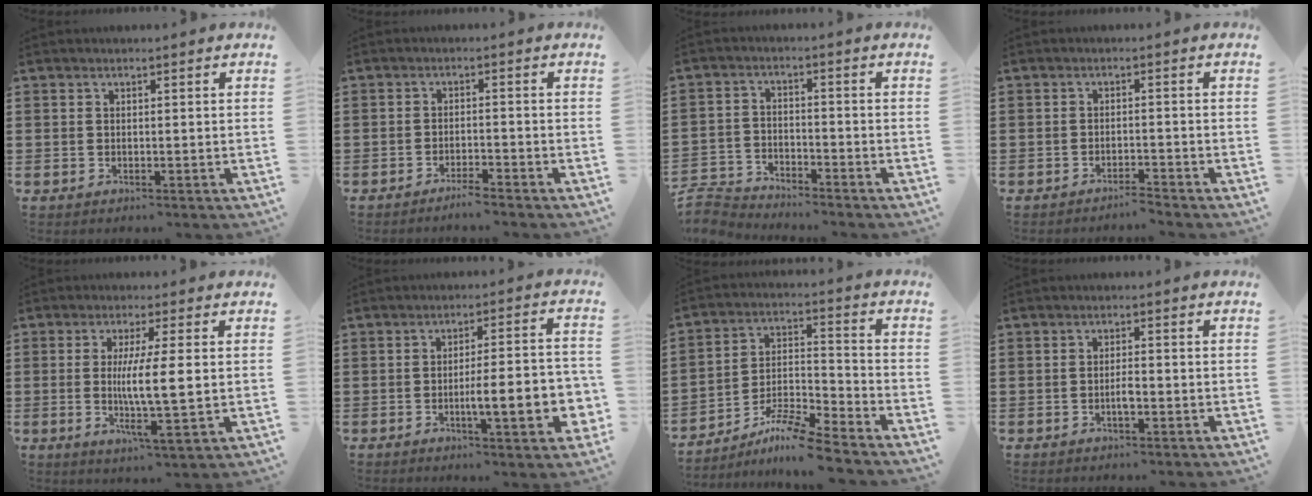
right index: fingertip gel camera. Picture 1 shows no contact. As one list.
[{"total": 2.0, "force": [-1.9, -0.1, 0.6], "torque": [-0.012, 0.001, -0.038]}, {"total": 4.3, "force": [-4.3, 0.6, 0.0], "torque": [-0.027, -0.005, -0.097]}, {"total": 1.9, "force": [-1.9, -0.2, 0.3], "torque": [-0.009, 0.001, -0.039]}, {"total": 7.6, "force": [0.2, 0.6, 7.6], "torque": [-0.138, -0.006, -0.001]}, {"total": 9.4, "force": [-2.6, 1.9, 8.9], "torque": [-0.126, -0.007, -0.044]}, {"total": 8.2, "force": [-7.4, 0.5, 3.5], "torque": [-0.070, 0.006, -0.145]}, {"total": 2.1, "force": [-0.7, 0.5, 1.9], "torque": [-0.037, 0.001, -0.013]}]